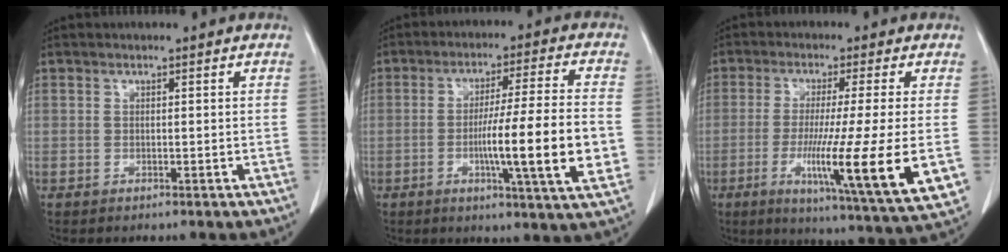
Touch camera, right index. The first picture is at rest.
{"total": 15.7, "force": [-2.9, -0.7, 15.4], "torque": [-0.243, -0.011, -0.053]}
{"total": 16.8, "force": [-3.3, -0.6, 16.5], "torque": [-0.252, -0.044, -0.054]}